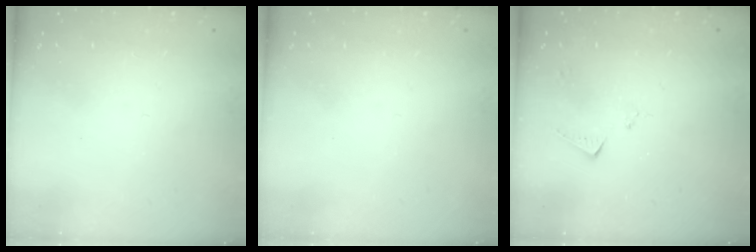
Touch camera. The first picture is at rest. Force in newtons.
{"total": 0.0}
{"total": 7.4, "press": 7.4, "slide": 0.2}